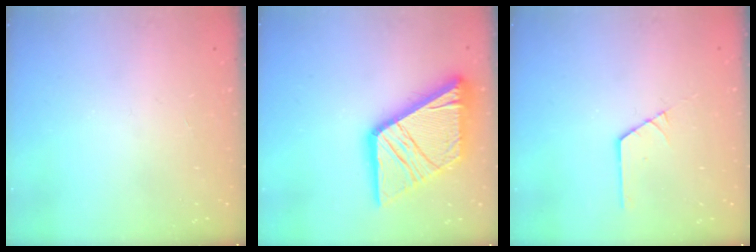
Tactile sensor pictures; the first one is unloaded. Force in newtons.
{"total": 25.0, "press": 24.8, "slide": 2.8}
{"total": 1.4, "press": 1.4, "slide": 0.2}